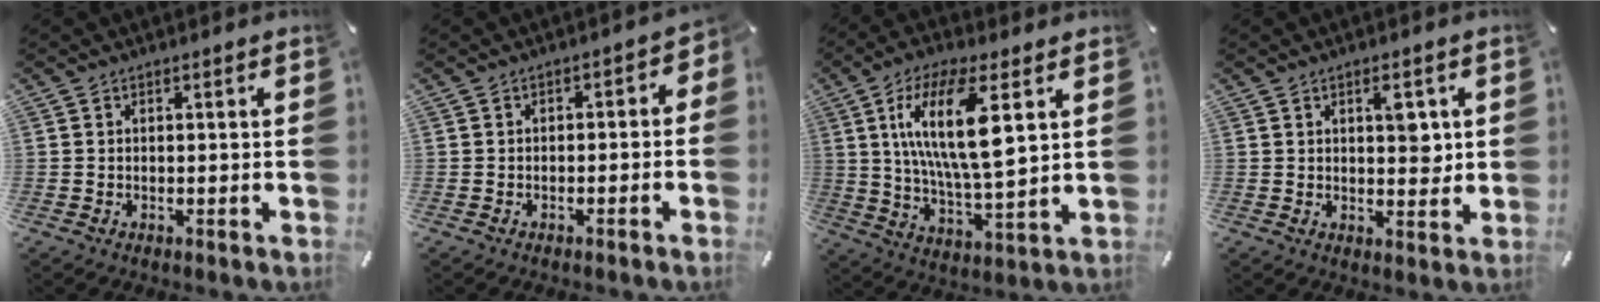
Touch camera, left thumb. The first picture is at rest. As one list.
[{"total": 2.7, "force": [-1.8, 1.5, 1.2], "torque": [-0.013, 0.011, -0.038]}, {"total": 16.9, "force": [5.8, 5.4, 14.9], "torque": [-0.291, -0.010, 0.088]}, {"total": 5.5, "force": [1.8, 2.7, 4.4], "torque": [-0.051, -0.009, 0.020]}]